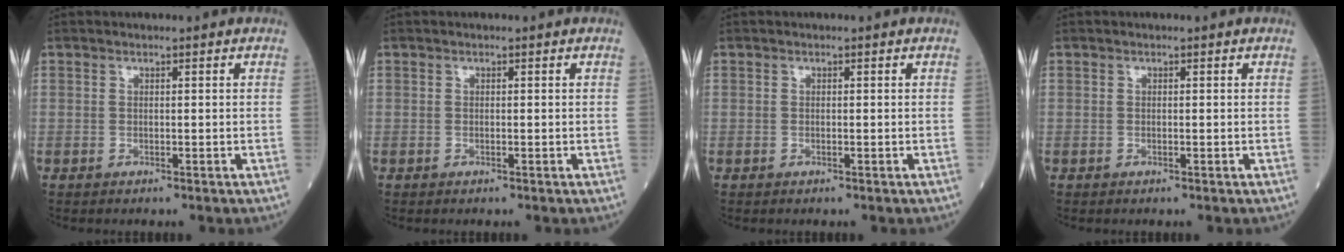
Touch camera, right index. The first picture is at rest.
{"total": 0.0}
{"total": 0.0}
{"total": 0.0}